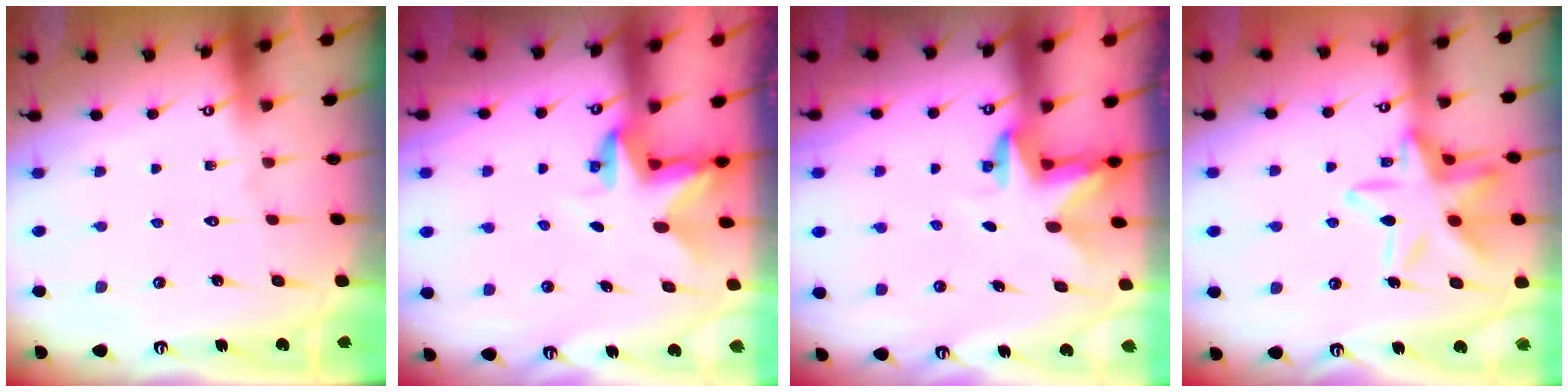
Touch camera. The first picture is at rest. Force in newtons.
{"total": 2.9, "press": 2.9, "slide": 0.2}
{"total": 2.9, "press": 2.9, "slide": 0.1}
{"total": 16.7, "press": 16.7, "slide": 1.3}